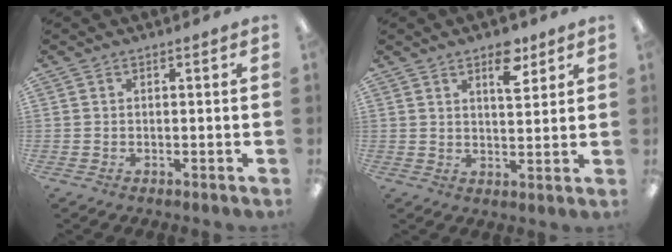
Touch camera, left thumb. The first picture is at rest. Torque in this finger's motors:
{"motor_torque": [0.08, 0.28, 0.09, -0.13, 0.08]}